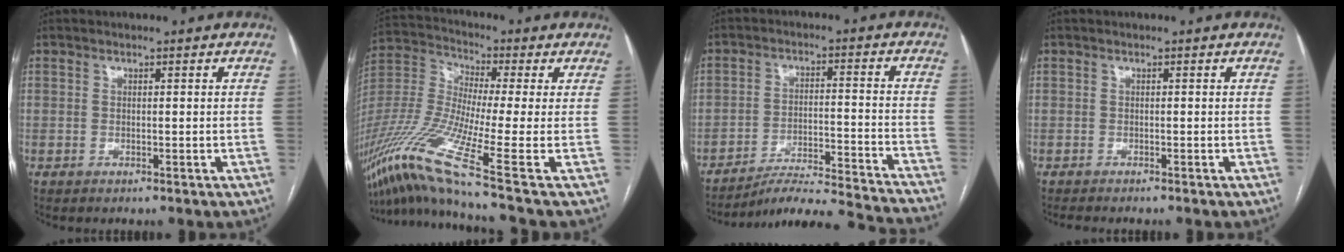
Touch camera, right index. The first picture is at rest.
{"total": 18.1, "force": [-10.9, -1.7, 14.4], "torque": [-0.324, -0.031, -0.212]}
{"total": 18.5, "force": [-17.8, -1.6, 4.7], "torque": [-0.051, -0.016, -0.252]}
{"total": 2.3, "force": [-2.1, 0.6, 0.8], "torque": [-0.009, -0.005, -0.028]}